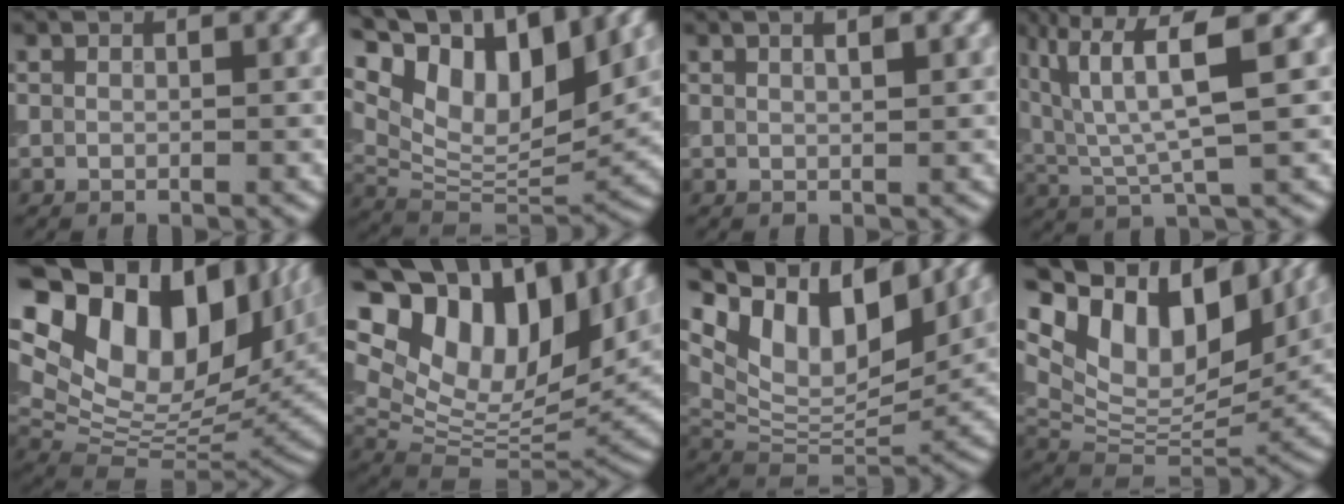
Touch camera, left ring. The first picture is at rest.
{"total": 11.9, "force": [7.0, 4.7, 8.3], "torque": [-0.147, 0.011, 0.124]}
{"total": 1.8, "force": [1.0, 0.6, 1.4], "torque": [-0.005, 0.005, 0.000]}
{"total": 7.1, "force": [3.0, 1.4, 6.3], "torque": [-0.130, 0.009, 0.060]}
{"total": 19.0, "force": [7.4, 12.0, 12.8], "torque": [-0.235, 0.045, 0.131]}
{"total": 18.2, "force": [7.9, 11.2, 12.0], "torque": [-0.224, 0.040, 0.151]}
{"total": 11.7, "force": [6.5, 5.5, 8.0], "torque": [-0.142, 0.015, 0.114]}
{"total": 14.6, "force": [6.9, 7.7, 10.4], "torque": [-0.204, 0.026, 0.127]}